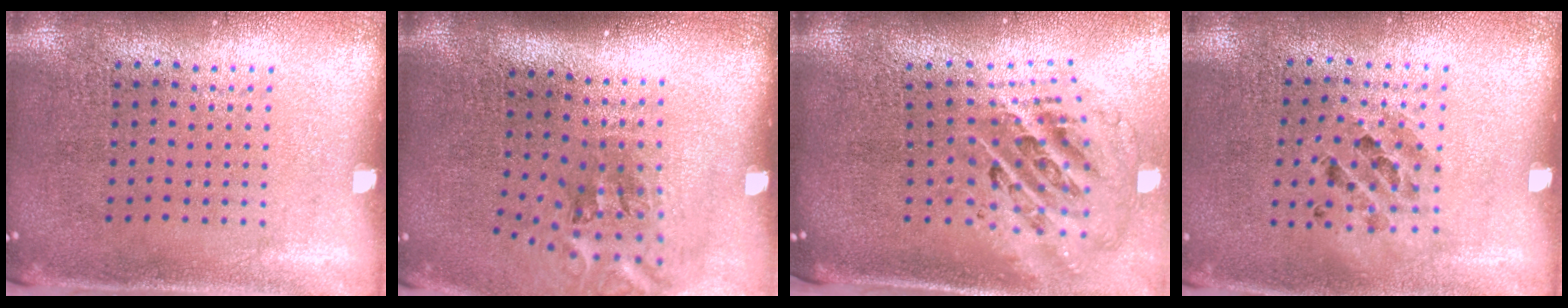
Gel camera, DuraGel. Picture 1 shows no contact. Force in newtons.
{"total": 2.2, "press": 1.3, "slide": 1.8}
{"total": 2.8, "press": 1.9, "slide": 2.1}
{"total": 0.9, "press": 0.9, "slide": 0.1}